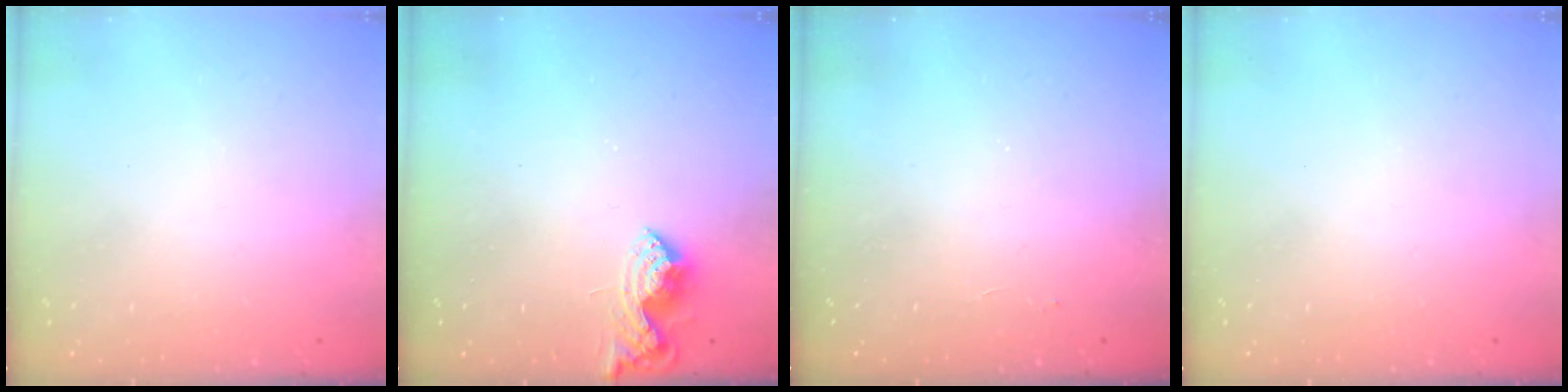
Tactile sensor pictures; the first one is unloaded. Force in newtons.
{"total": 9.6, "press": 9.6, "slide": 0.1}
{"total": 2.1, "press": 2.0, "slide": 0.4}
{"total": 0.0}